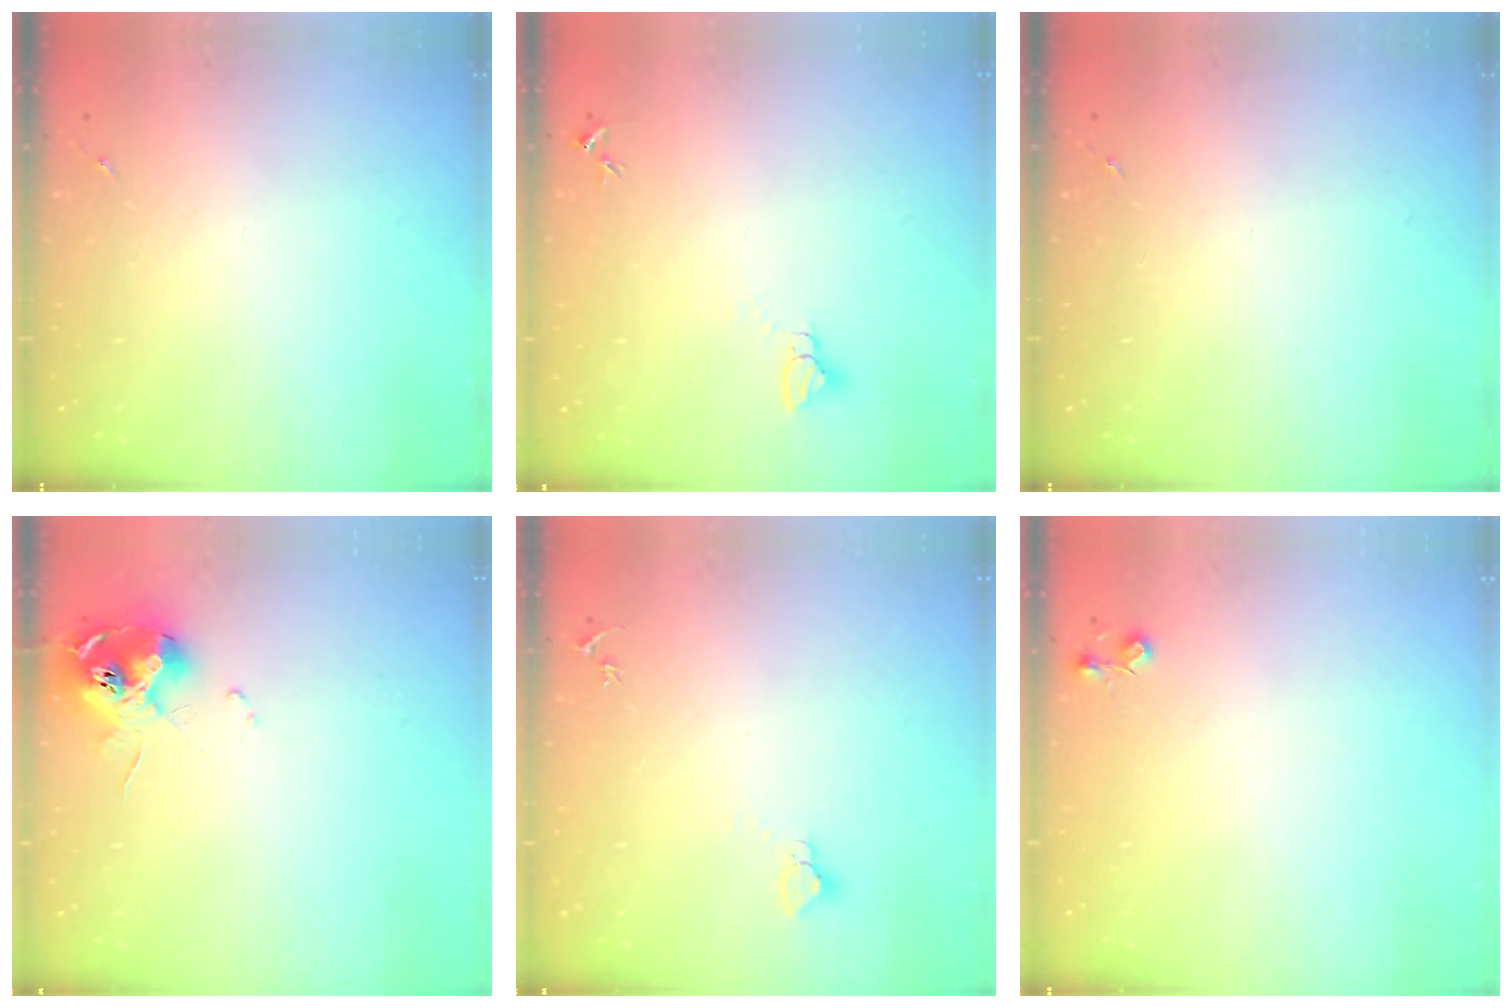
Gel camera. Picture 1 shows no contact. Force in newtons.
{"total": 2.7, "press": 2.7, "slide": 0.1}
{"total": 0.0}
{"total": 13.5, "press": 13.5, "slide": 1.2}
{"total": 2.8, "press": 2.8, "slide": 0.2}
{"total": 4.4, "press": 4.4, "slide": 0.7}